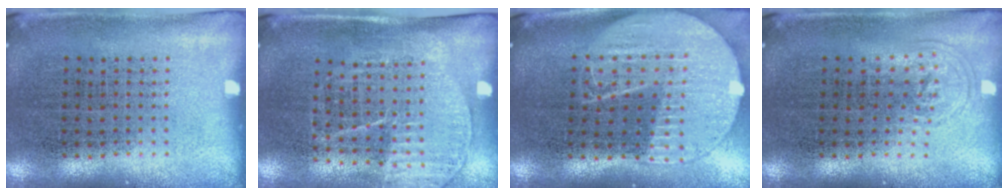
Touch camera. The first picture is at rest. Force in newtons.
{"total": 1.6, "press": 1.4, "slide": 0.8}
{"total": 2.1, "press": 1.9, "slide": 1.0}
{"total": 0.8, "press": 0.6, "slide": 0.6}